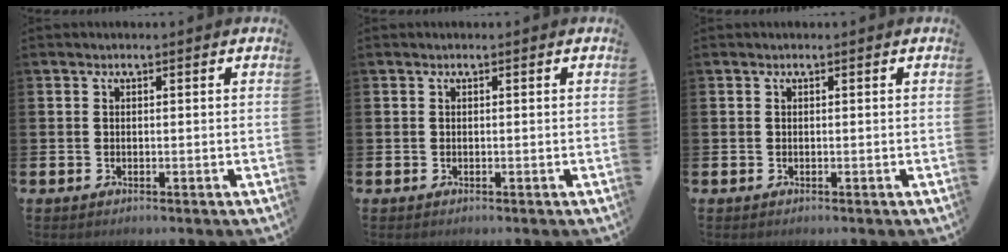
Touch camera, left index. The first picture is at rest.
{"total": 0.0}
{"total": 0.0}